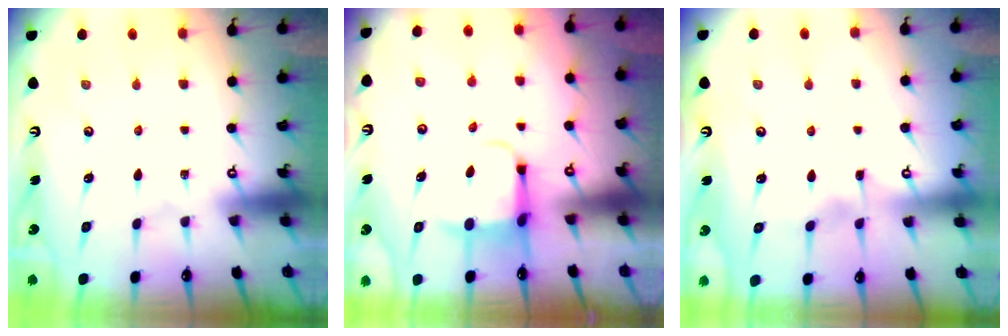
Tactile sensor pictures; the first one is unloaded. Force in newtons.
{"total": 4.4, "press": 4.3, "slide": 1.2}
{"total": 3.3, "press": 3.3, "slide": 0.4}